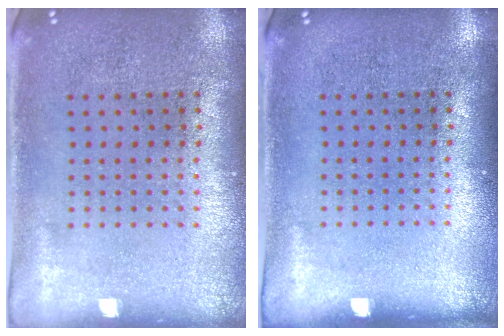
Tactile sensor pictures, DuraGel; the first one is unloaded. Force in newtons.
{"total": 0.0}